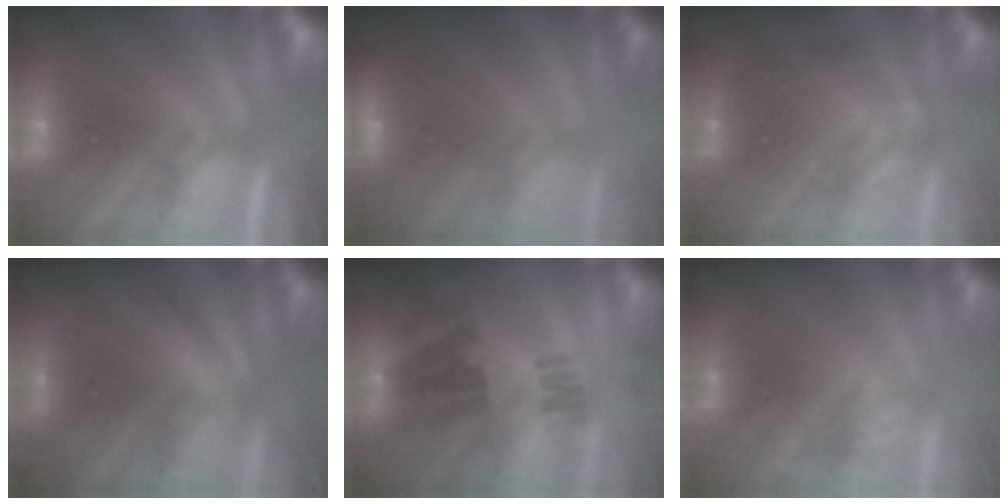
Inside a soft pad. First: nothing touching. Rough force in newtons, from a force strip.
{"total": 3.0}
{"total": 2.2}
{"total": 1.8}
{"total": 2.2}
{"total": 2.9}